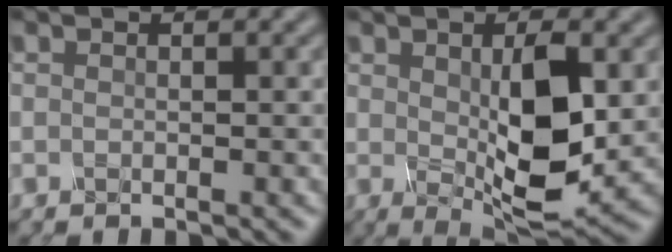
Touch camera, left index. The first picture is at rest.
{"total": 6.4, "force": [0.3, 2.3, 6.0], "torque": [-0.114, -0.009, 0.016]}